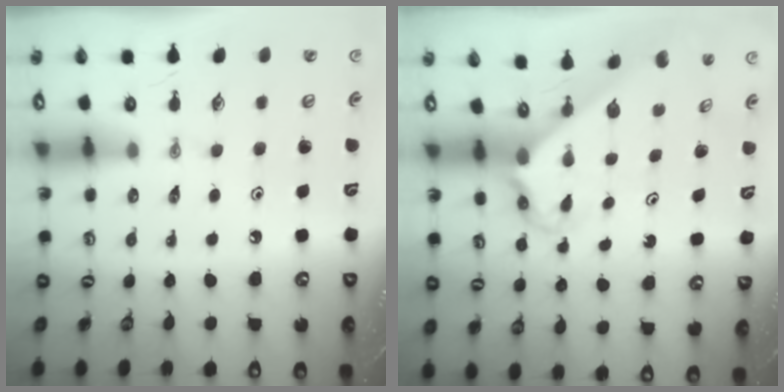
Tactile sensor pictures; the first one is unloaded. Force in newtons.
{"total": 2.7, "press": 2.7, "slide": 0.3}